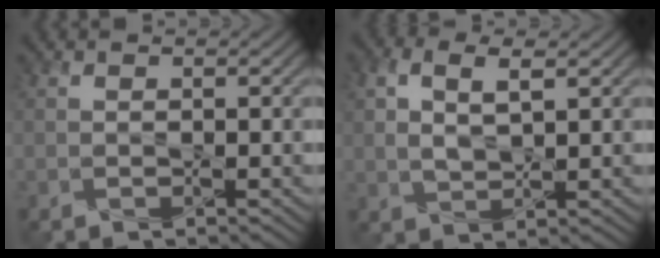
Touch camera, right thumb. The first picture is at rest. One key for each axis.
{"total": 4.5, "fx": 1.6, "fy": 2.2, "fz": 3.6, "tx": -0.080, "ty": -0.004, "tz": 0.034}